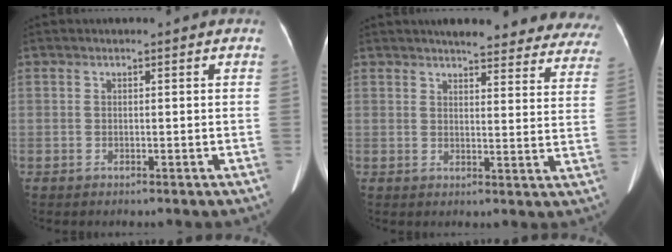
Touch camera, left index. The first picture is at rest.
{"total": 22.1, "force": [20.0, 4.6, 8.3], "torque": [-0.087, -0.047, 0.213]}